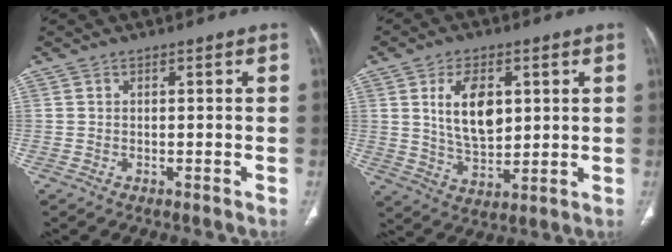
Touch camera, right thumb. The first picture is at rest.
{"total": 10.8, "force": [2.9, 6.2, 8.4], "torque": [-0.128, -0.018, 0.060]}